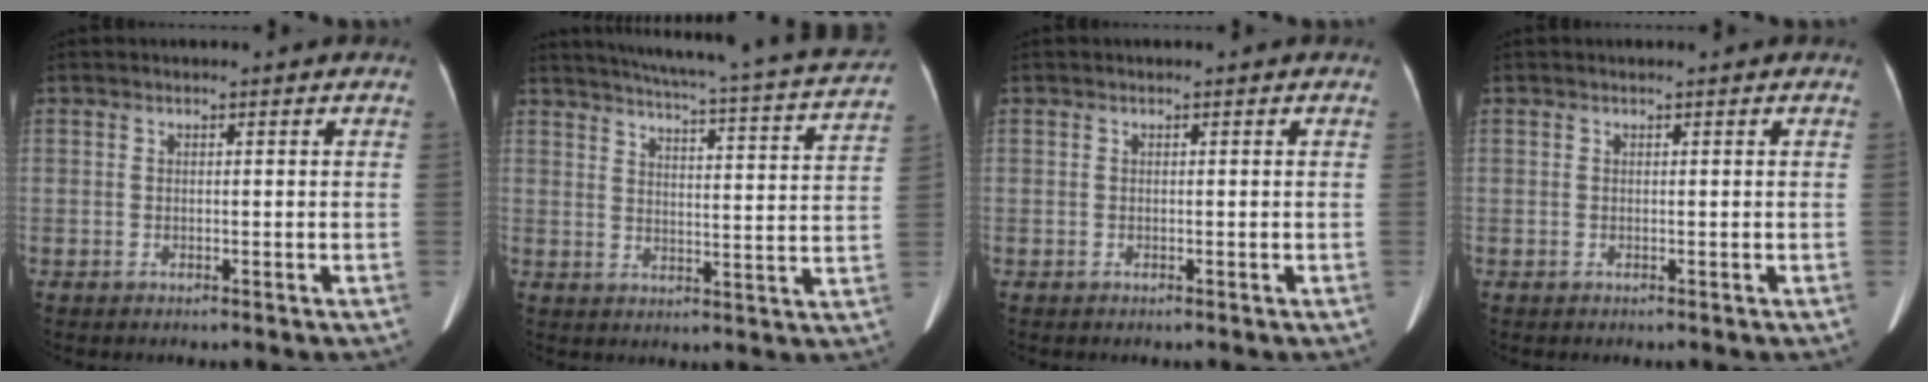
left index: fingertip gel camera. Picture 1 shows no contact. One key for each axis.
{"total": 22.3, "fx": 20.2, "fy": 0.9, "fz": 9.4, "tx": -0.142, "ty": -0.040, "tz": 0.241}
{"total": 0.0}
{"total": 0.0}